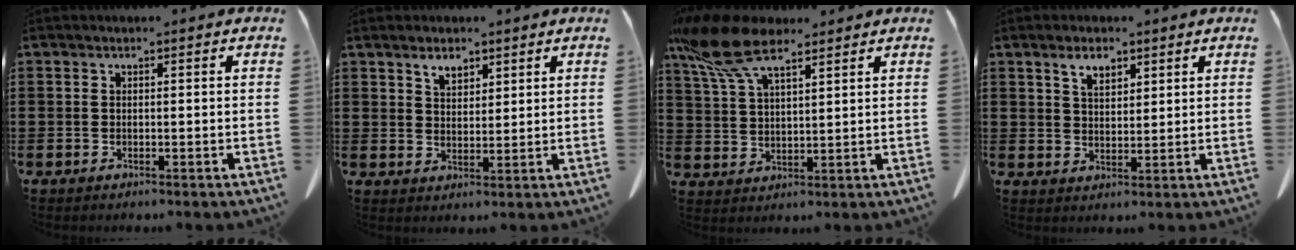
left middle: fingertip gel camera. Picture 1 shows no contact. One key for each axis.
{"total": 3.2, "fx": 2.4, "fy": 1.6, "fz": 1.4, "tx": -0.025, "ty": 0.003, "tz": 0.042}
{"total": 10.7, "fx": 7.4, "fy": 3.8, "fz": 6.8, "tx": -0.164, "ty": -0.014, "tz": 0.136}
{"total": 3.9, "fx": 2.6, "fy": 1.9, "fz": 2.2, "tx": -0.042, "ty": 0.004, "tz": 0.045}